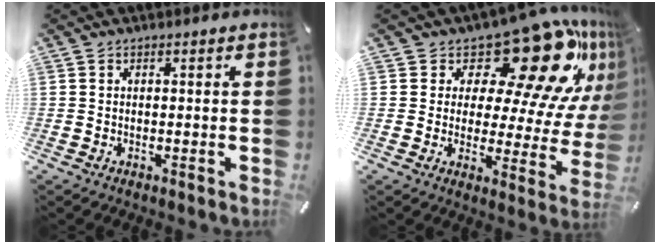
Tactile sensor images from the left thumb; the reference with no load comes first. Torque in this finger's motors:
{"motor_torque": [2.39, 1.98, 0.65, 0.24, -0.02]}